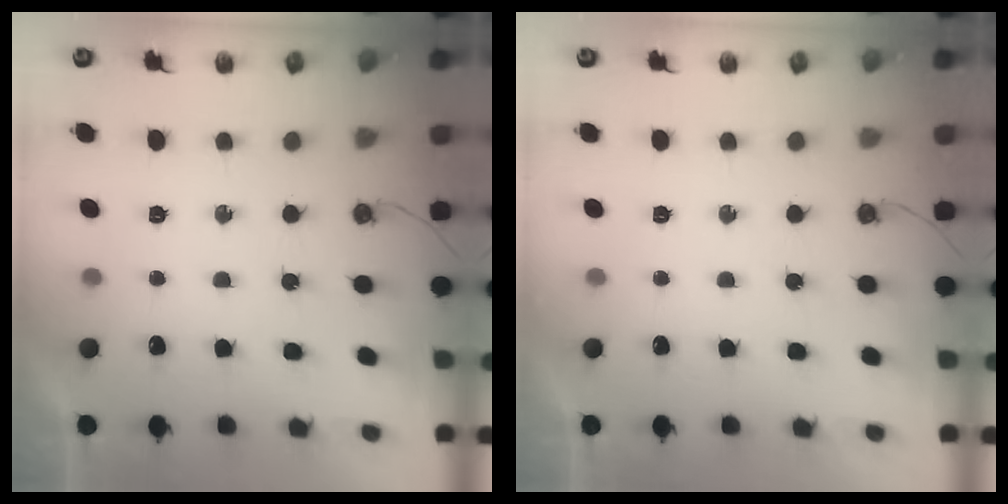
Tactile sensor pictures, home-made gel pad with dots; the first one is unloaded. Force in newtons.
{"total": 0.0}